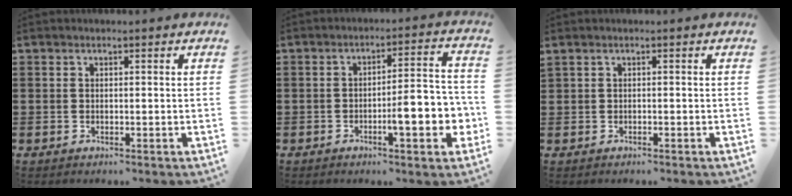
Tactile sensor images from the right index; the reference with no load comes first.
{"total": 8.4, "force": [-2.6, 2.2, 7.7], "torque": [-0.107, -0.005, -0.044]}
{"total": 0.0}